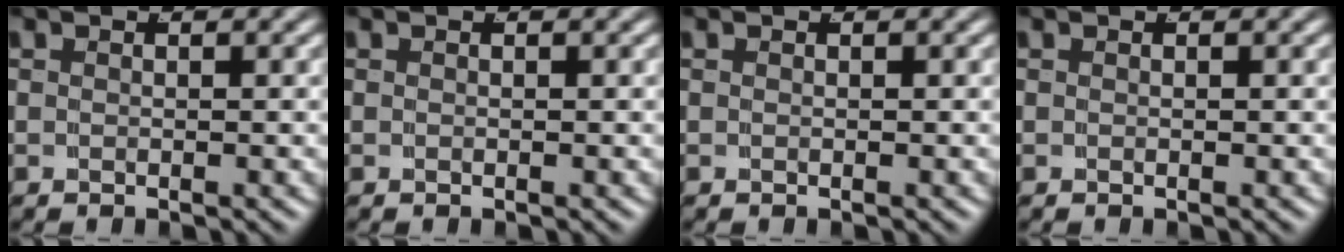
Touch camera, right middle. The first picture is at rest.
{"total": 0.0}
{"total": 0.0}
{"total": 0.0}